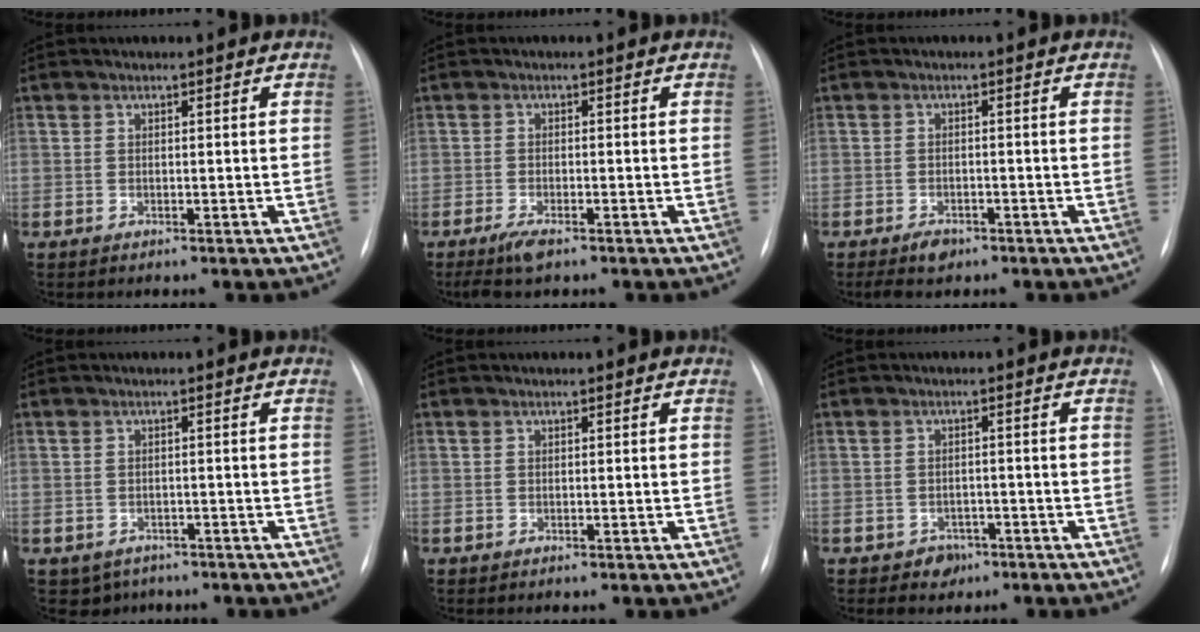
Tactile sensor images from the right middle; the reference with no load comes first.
{"total": 3.6, "force": [-2.6, 0.3, 2.5], "torque": [-0.058, -0.012, -0.053]}
{"total": 2.7, "force": [-1.9, 1.2, 1.4], "torque": [-0.029, -0.002, -0.026]}
{"total": 3.5, "force": [-2.3, 2.6, 0.4], "torque": [-0.005, 0.005, -0.028]}
{"total": 0.0}
{"total": 2.6, "force": [-1.6, 2.1, 0.4], "torque": [-0.001, 0.009, -0.020]}